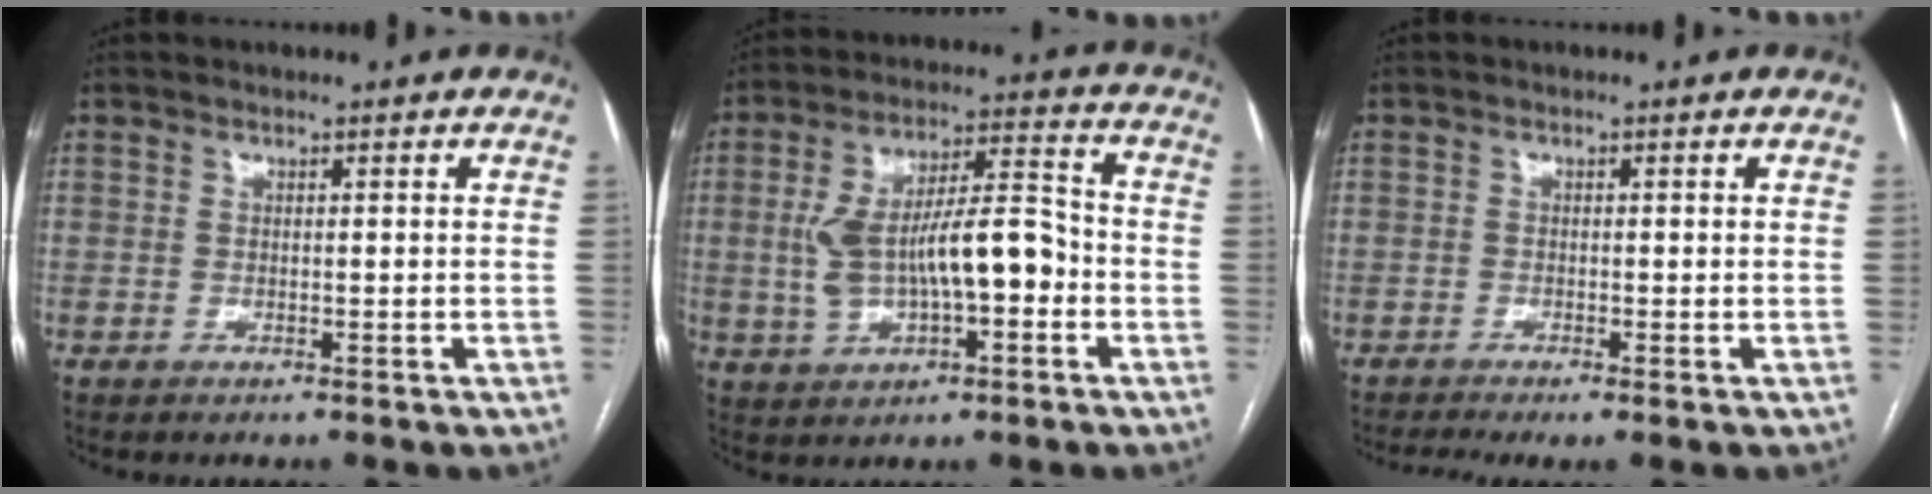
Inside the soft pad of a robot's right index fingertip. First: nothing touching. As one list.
[{"total": 13.5, "force": [-1.7, 4.7, 12.5], "torque": [-0.234, 0.032, -0.021]}, {"total": 2.9, "force": [-1.8, 0.5, 2.2], "torque": [-0.043, -0.006, -0.033]}]